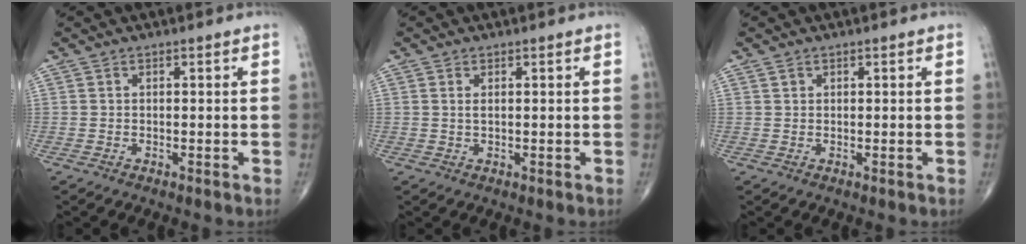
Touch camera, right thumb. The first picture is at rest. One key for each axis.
{"total": 0.9, "fx": 0.3, "fy": 0.3, "fz": 0.8, "tx": -0.017, "ty": 0.001, "tz": 0.007}
{"total": 0.7, "fx": 0.4, "fy": 0.5, "fz": 0.2, "tx": 0.001, "ty": -0.001, "tz": 0.007}